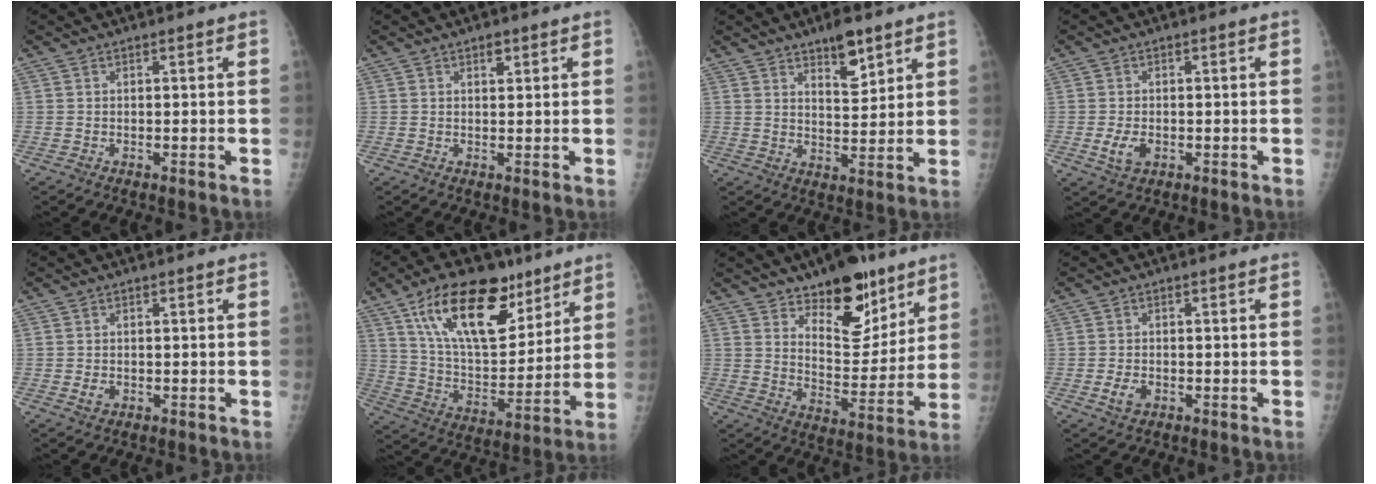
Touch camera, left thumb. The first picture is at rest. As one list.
[{"total": 1.6, "force": [1.0, 0.8, 1.0], "torque": [-0.006, -0.004, 0.014]}, {"total": 7.1, "force": [4.7, 2.5, 4.6], "torque": [-0.053, -0.034, 0.075]}, {"total": 3.6, "force": [-0.9, 2.3, 2.5], "torque": [-0.048, -0.003, -0.011]}, {"total": 1.5, "force": [-0.2, 1.2, 0.9], "torque": [-0.013, -0.001, -0.001]}, {"total": 22.1, "force": [12.8, 10.8, 14.5], "torque": [-0.204, -0.051, 0.228]}, {"total": 15.4, "force": [10.4, 7.2, 8.8], "torque": [-0.077, -0.077, 0.170]}, {"total": 2.6, "force": [-0.8, 1.8, 1.7], "torque": [-0.030, 0.000, -0.013]}]